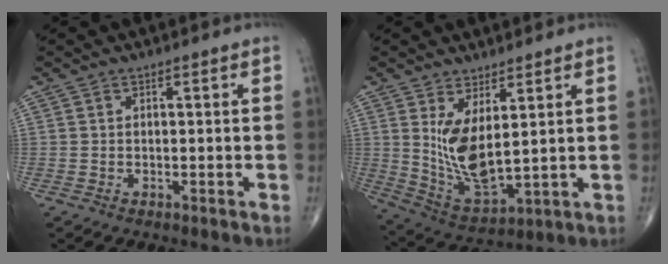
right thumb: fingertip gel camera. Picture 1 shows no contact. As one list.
[{"total": 10.5, "force": [2.7, 4.2, 9.2], "torque": [-0.173, -0.036, 0.070]}]